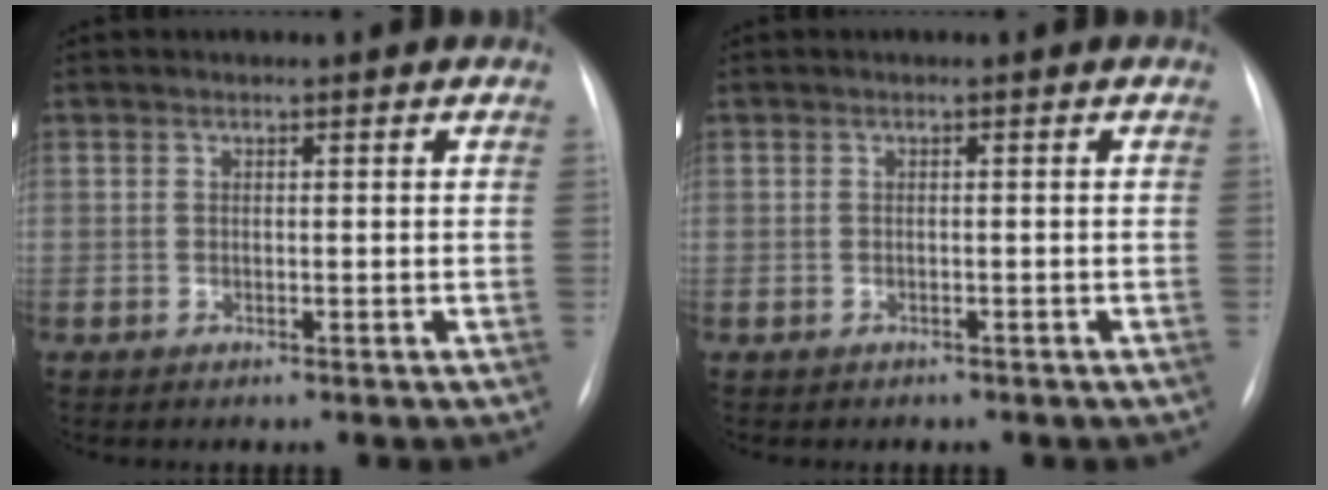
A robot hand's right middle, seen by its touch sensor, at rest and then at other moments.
{"total": 1.6, "force": [-1.3, 0.9, 0.5], "torque": [-0.016, 0.001, -0.009]}